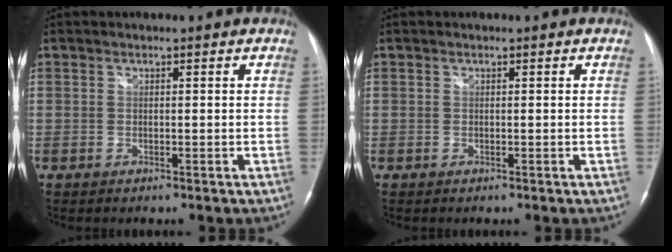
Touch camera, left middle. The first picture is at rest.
{"total": 0.0}